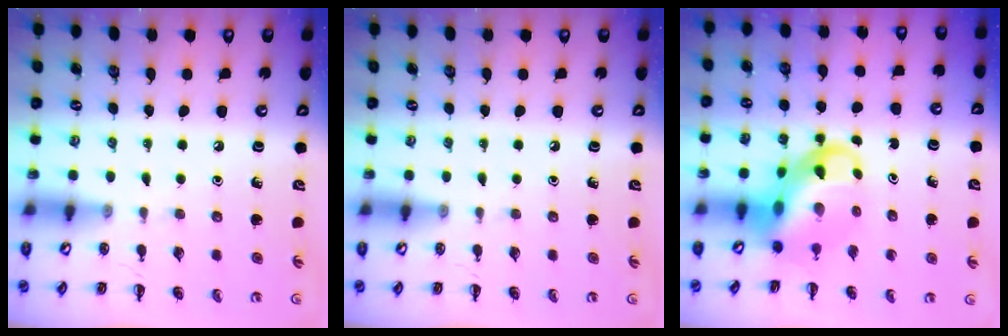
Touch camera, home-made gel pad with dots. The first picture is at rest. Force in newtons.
{"total": 0.0}
{"total": 9.1, "press": 8.7, "slide": 2.7}